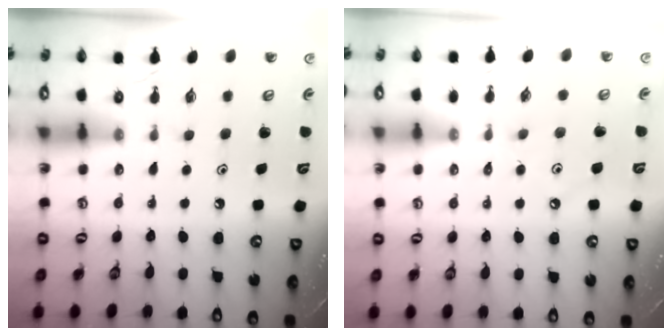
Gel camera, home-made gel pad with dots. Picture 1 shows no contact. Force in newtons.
{"total": 1.8, "press": 1.8, "slide": 0.3}